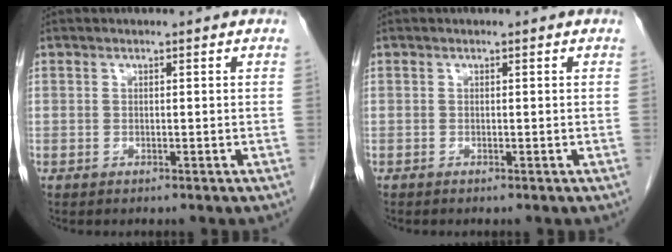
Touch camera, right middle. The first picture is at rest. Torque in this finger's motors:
{"motor_torque": [-0.17, 0.05, 0.01, -0.01]}